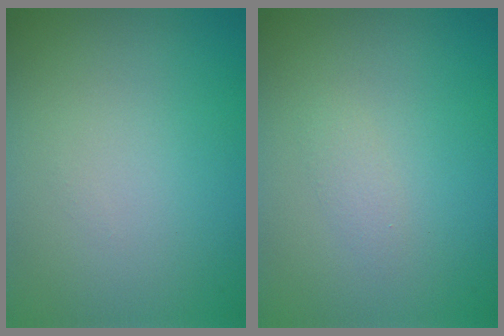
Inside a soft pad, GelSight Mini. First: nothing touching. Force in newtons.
{"total": 0.8, "press": 0.8, "slide": 0.0}